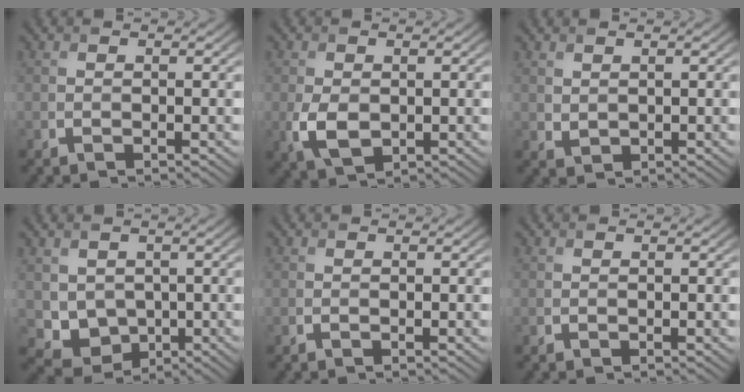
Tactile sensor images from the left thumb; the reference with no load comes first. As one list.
[{"total": 4.2, "force": [-0.6, 2.8, 3.0], "torque": [-0.078, -0.014, -0.006]}, {"total": 1.4, "force": [0.9, 0.9, 0.5], "torque": [-0.014, -0.004, 0.024]}, {"total": 4.9, "force": [0.7, 4.3, 2.2], "torque": [-0.064, -0.020, 0.017]}, {"total": 0.0}, {"total": 0.0}]